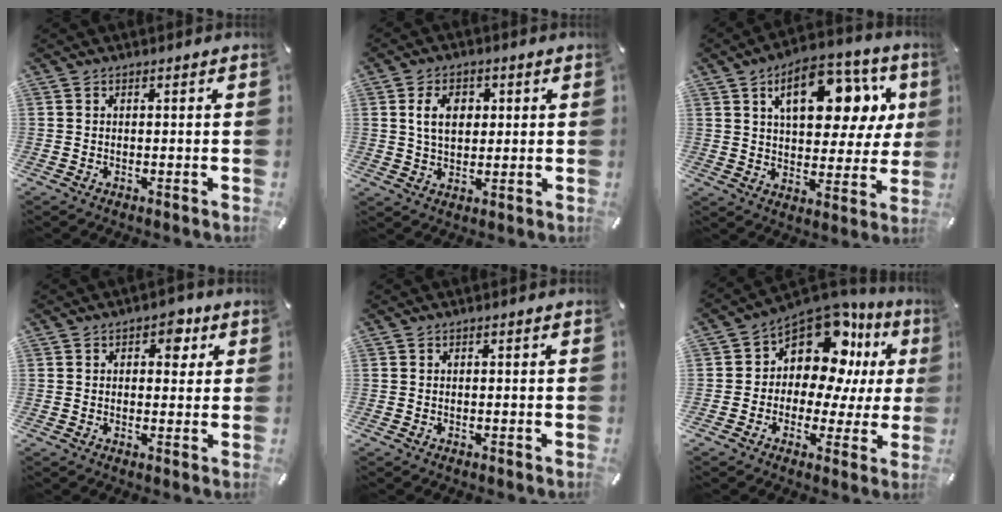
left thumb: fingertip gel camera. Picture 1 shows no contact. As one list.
[{"total": 7.3, "force": [1.6, 5.3, 4.8], "torque": [-0.087, 0.001, 0.022]}, {"total": 17.4, "force": [7.7, 9.5, 12.4], "torque": [-0.181, -0.025, 0.125]}, {"total": 5.1, "force": [2.2, 3.4, 3.1], "torque": [-0.020, -0.007, 0.028]}, {"total": 0.0}, {"total": 12.9, "force": [7.0, 8.1, 7.2], "torque": [-0.118, -0.067, 0.124]}]